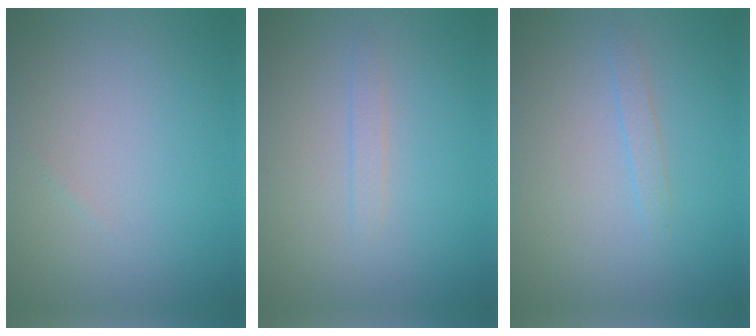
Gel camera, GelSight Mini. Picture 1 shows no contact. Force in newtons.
{"total": 0.9, "press": 0.9, "slide": 0.0}
{"total": 1.0, "press": 1.0, "slide": 0.1}